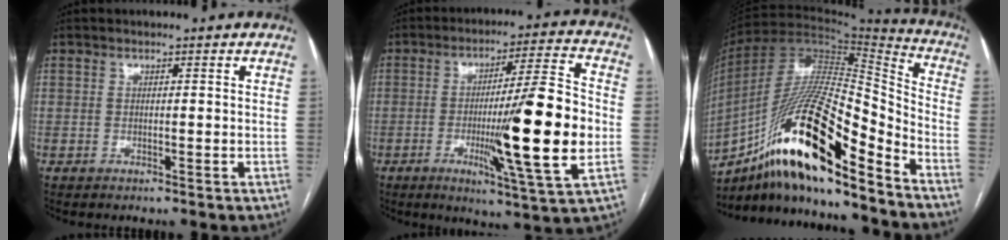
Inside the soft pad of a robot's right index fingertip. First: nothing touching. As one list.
[{"total": 17.8, "force": [-3.0, -0.2, 17.5], "torque": [-0.273, -0.018, -0.050]}, {"total": 23.4, "force": [-14.1, 4.1, 18.2], "torque": [-0.326, -0.004, -0.243]}]